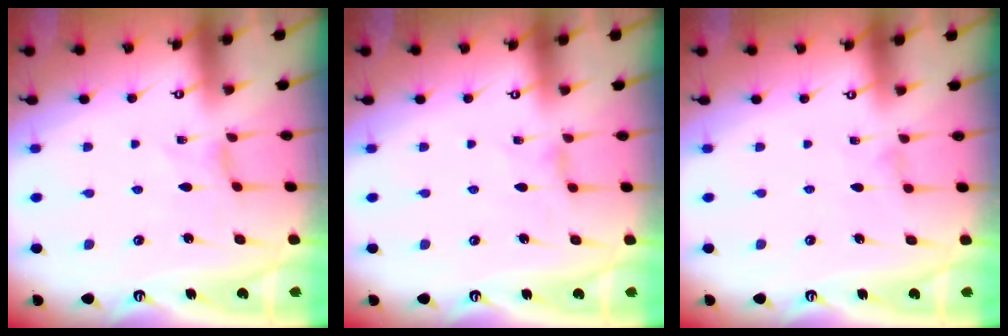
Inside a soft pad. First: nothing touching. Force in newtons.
{"total": 1.4, "press": 1.3, "slide": 0.4}
{"total": 0.0}